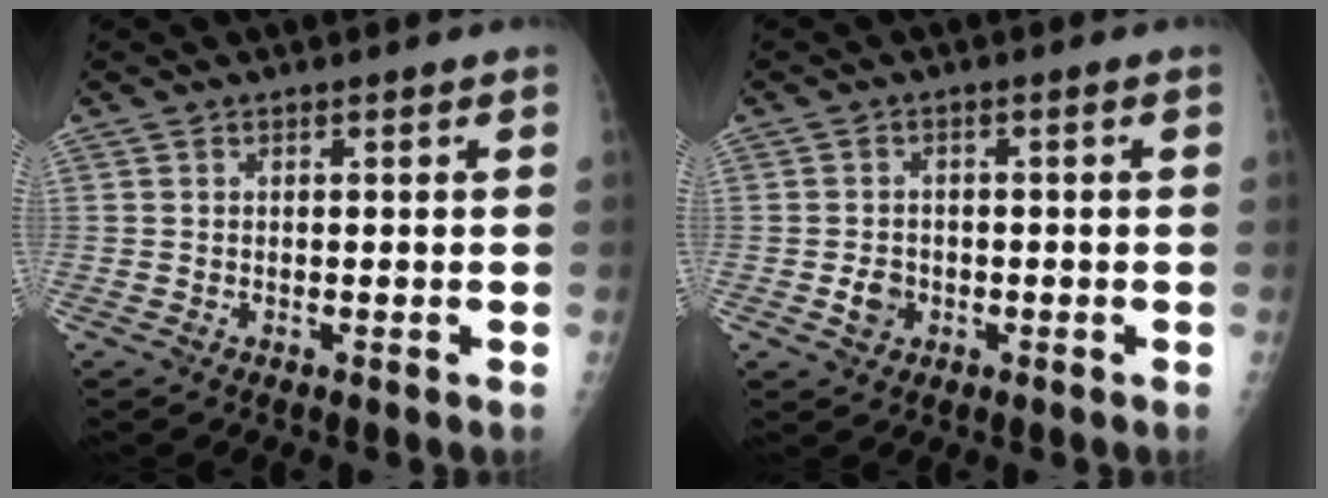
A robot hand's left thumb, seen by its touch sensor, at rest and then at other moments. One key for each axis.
{"total": 3.1, "fx": -1.0, "fy": 2.5, "fz": 1.4, "tx": -0.016, "ty": 0.008, "tz": -0.015}